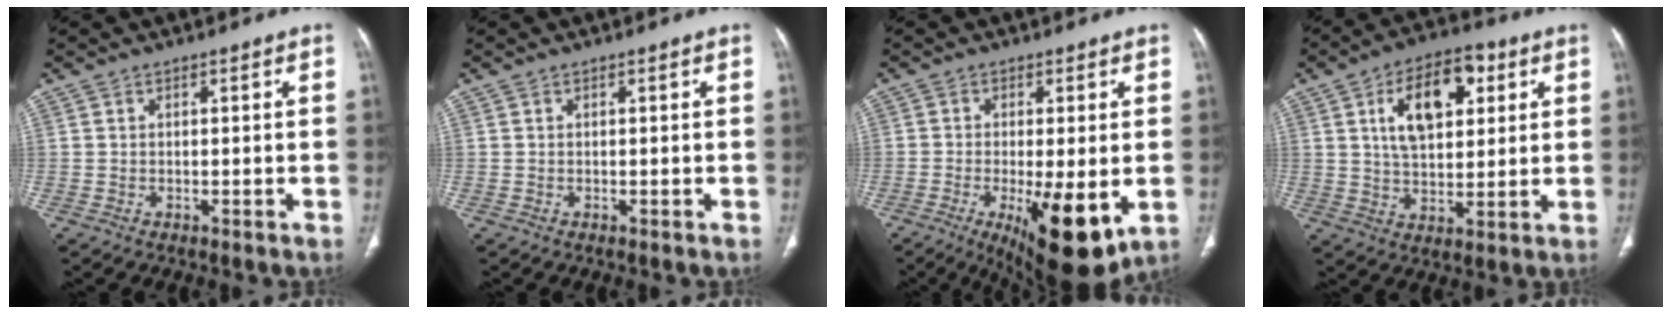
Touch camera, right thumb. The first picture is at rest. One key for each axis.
{"total": 0.0}
{"total": 14.2, "fx": -4.2, "fy": 4.5, "fz": 12.7, "tx": -0.178, "ty": -0.020, "tz": -0.050}
{"total": 14.2, "fx": 4.8, "fy": 7.9, "fz": 10.8, "tx": -0.149, "ty": -0.002, "tz": 0.080}